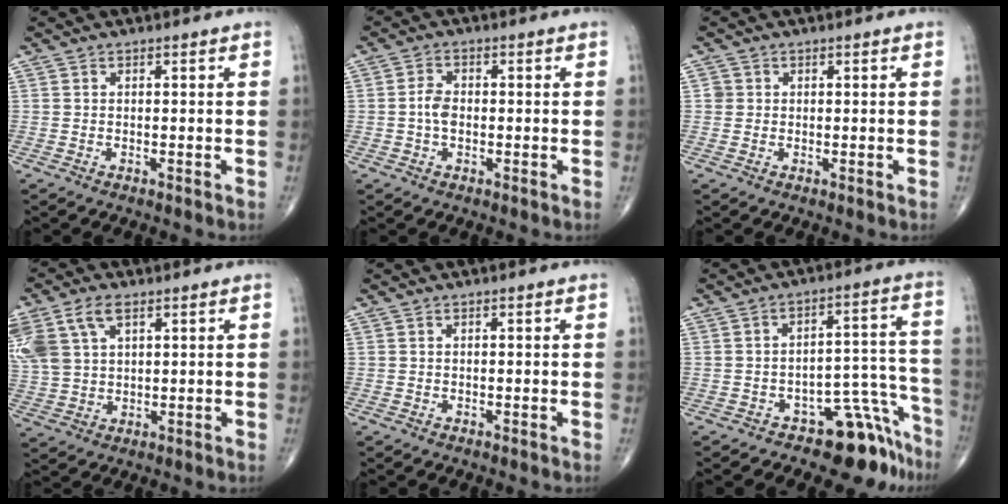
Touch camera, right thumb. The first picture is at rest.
{"total": 3.4, "force": [-0.4, 2.2, 2.6], "torque": [-0.051, 0.009, -0.012]}
{"total": 1.4, "force": [0.2, 1.3, 0.2], "torque": [0.005, 0.003, 0.001]}
{"total": 14.5, "force": [6.3, 8.9, 9.6], "torque": [-0.238, 0.008, 0.129]}
{"total": 0.0}
{"total": 10.2, "force": [-8.1, 4.6, 4.2], "torque": [0.013, 0.118, -0.117]}